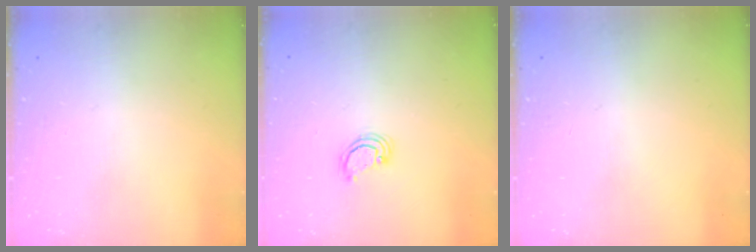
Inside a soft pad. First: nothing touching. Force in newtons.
{"total": 2.3, "press": 2.3, "slide": 0.3}
{"total": 0.0}